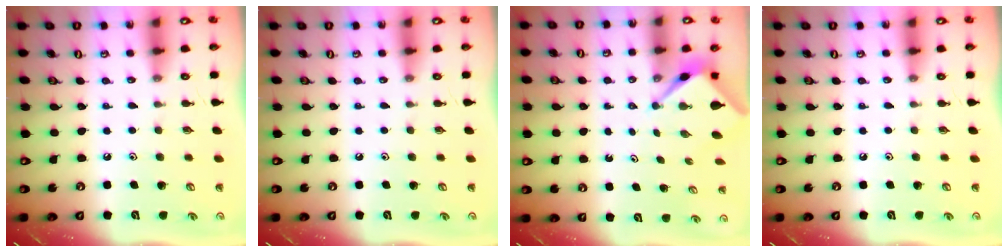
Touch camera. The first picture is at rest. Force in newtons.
{"total": 0.0}
{"total": 2.6, "press": 2.6, "slide": 0.1}
{"total": 0.0}